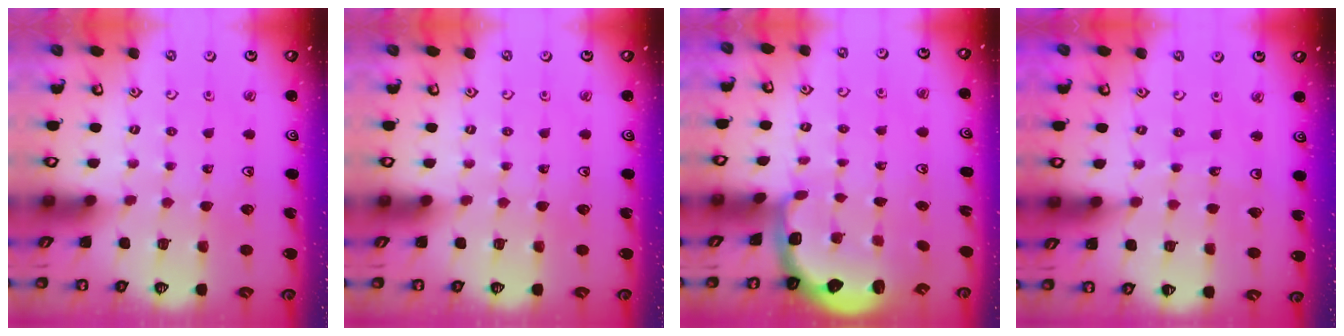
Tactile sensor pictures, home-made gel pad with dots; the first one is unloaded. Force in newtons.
{"total": 0.0}
{"total": 2.6, "press": 1.9, "slide": 1.7}
{"total": 3.1, "press": 3.1, "slide": 0.5}